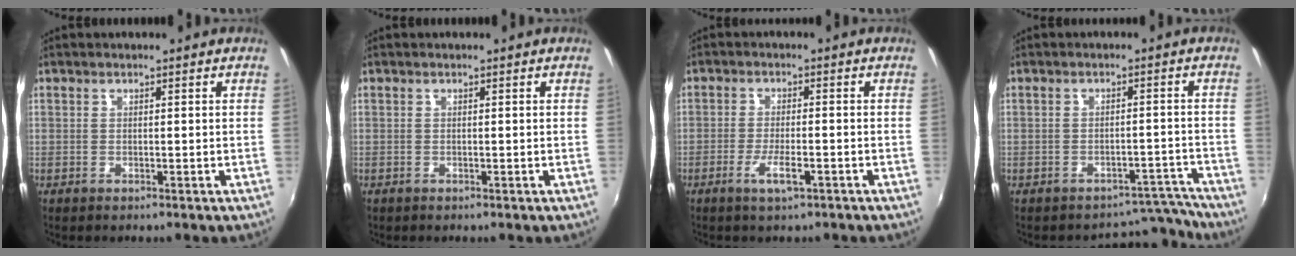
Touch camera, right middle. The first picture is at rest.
{"total": 0.0}
{"total": 4.1, "force": [-2.5, 0.8, 3.2], "torque": [-0.071, -0.007, -0.046]}
{"total": 6.1, "force": [-5.9, 1.2, -1.1], "torque": [0.033, 0.032, -0.075]}